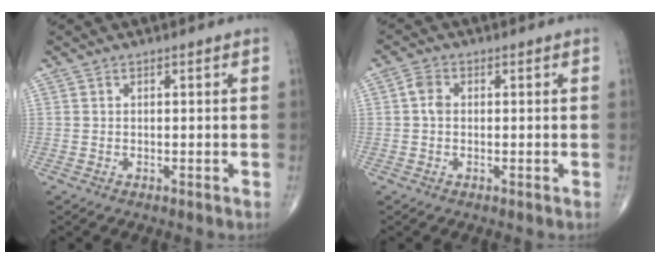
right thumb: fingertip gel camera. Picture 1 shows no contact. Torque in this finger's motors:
{"motor_torque": [-0.43, 0.66, 0.26, -0.19, 0.00]}